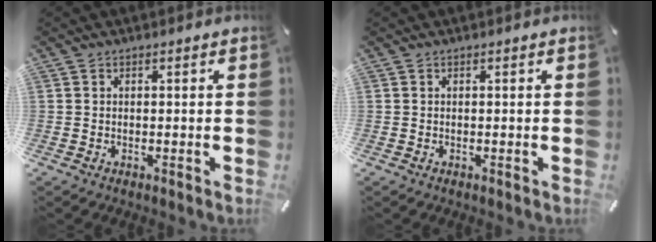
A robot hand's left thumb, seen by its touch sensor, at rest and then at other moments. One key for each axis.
{"total": 0.0}